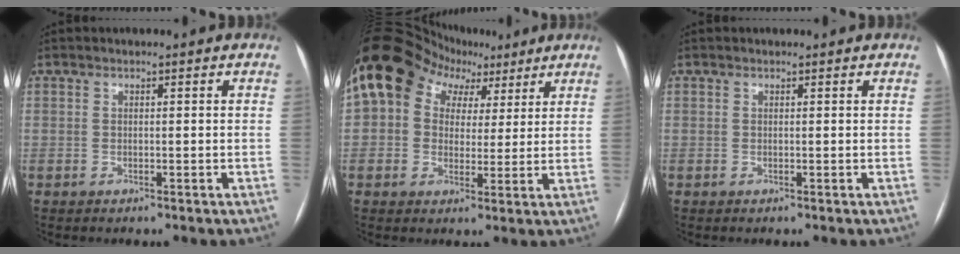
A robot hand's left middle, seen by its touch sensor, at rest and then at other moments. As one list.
[{"total": 13.4, "force": [6.0, 10.4, 6.0], "torque": [-0.101, 0.066, 0.096]}, {"total": 0.5, "force": [0.5, 0.1, 0.1], "torque": [-0.003, 0.005, 0.007]}]